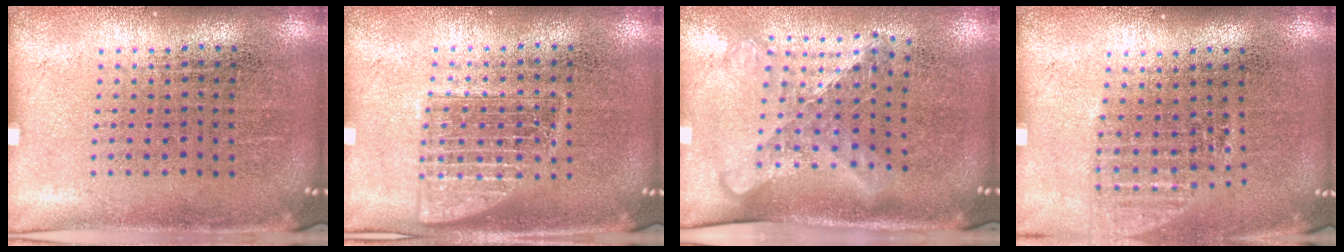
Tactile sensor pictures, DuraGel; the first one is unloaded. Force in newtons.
{"total": 1.2, "press": 1.2, "slide": 0.2}
{"total": 1.6, "press": 1.2, "slide": 1.0}
{"total": 1.1, "press": 1.0, "slide": 0.4}